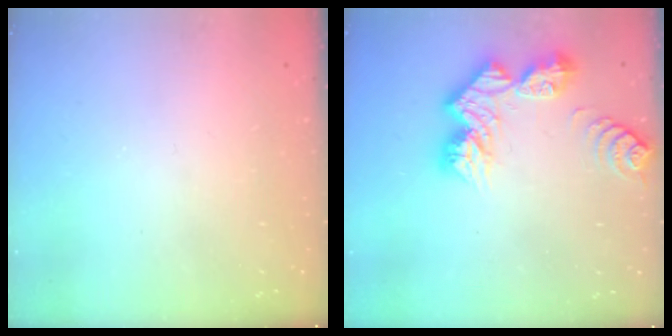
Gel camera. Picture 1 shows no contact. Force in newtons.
{"total": 11.7, "press": 11.7, "slide": 1.1}